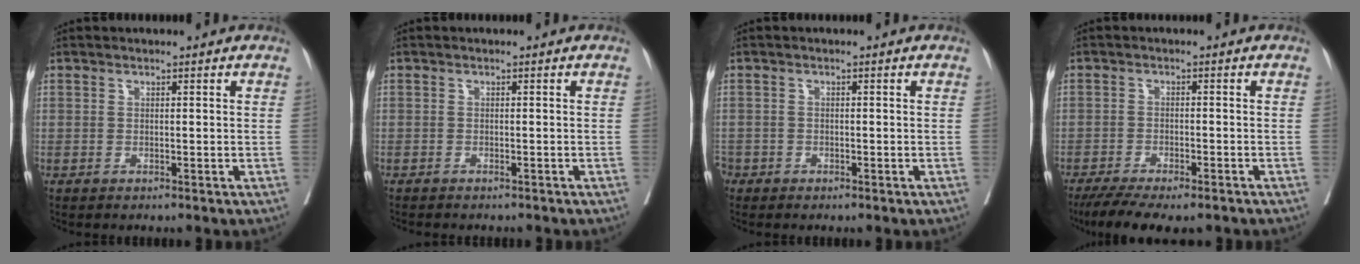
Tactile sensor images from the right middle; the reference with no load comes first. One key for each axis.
{"total": 2.7, "fx": -2.4, "fy": 0.4, "fz": 1.0, "tx": -0.021, "ty": -0.005, "tz": -0.030}
{"total": 2.2, "fx": -1.3, "fy": 1.8, "fz": 0.3, "tx": -0.006, "ty": 0.004, "tz": -0.030}
{"total": 11.1, "fx": -8.9, "fy": 2.8, "fz": 6.0, "tx": -0.093, "ty": -0.014, "tz": -0.133}